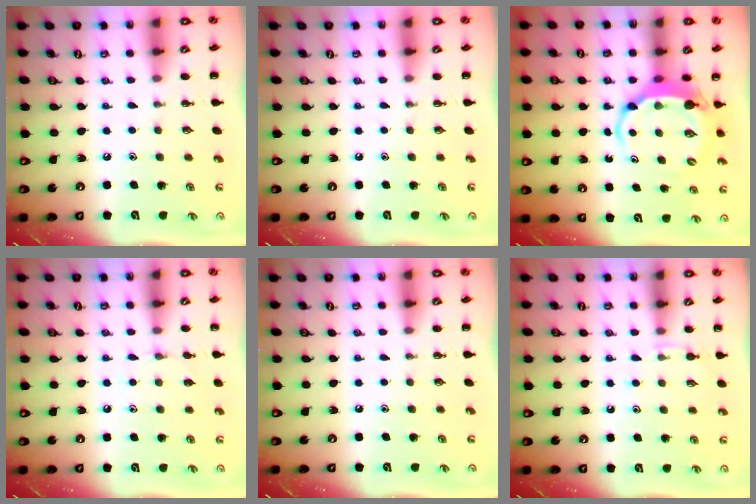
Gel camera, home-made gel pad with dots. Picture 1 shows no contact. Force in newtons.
{"total": 0.0}
{"total": 6.1, "press": 6.0, "slide": 0.9}
{"total": 4.6, "press": 4.4, "slide": 1.5}
{"total": 0.0}
{"total": 4.6, "press": 4.3, "slide": 1.6}